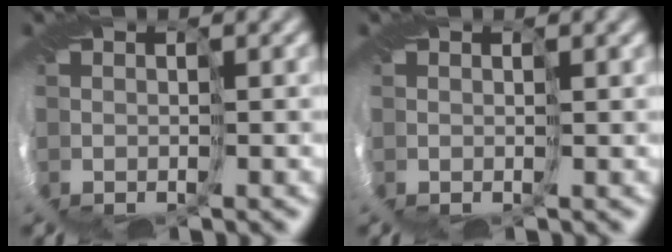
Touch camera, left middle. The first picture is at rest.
{"total": 0.6, "force": [0.5, -0.3, 0.1], "torque": [-0.003, 0.004, 0.007]}